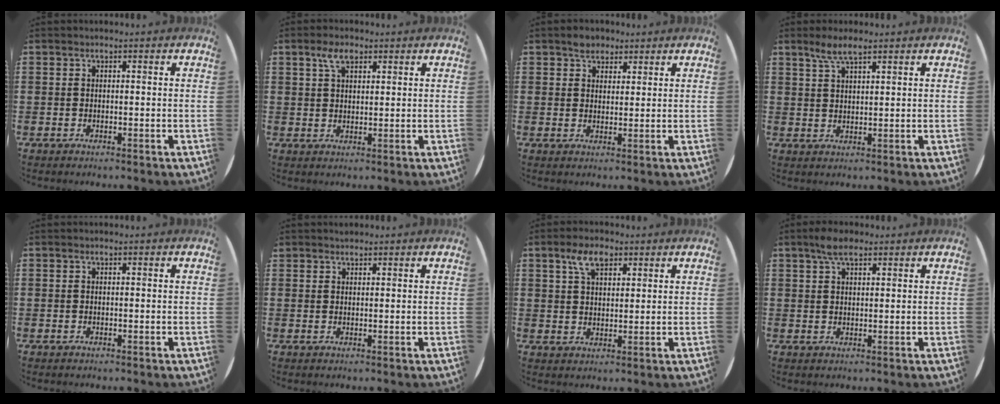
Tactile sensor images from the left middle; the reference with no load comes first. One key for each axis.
{"total": 3.4, "fx": 2.3, "fy": 1.6, "fz": 2.0, "tx": -0.036, "ty": 0.006, "tz": 0.039}
{"total": 2.6, "fx": 2.2, "fy": 1.3, "fz": 0.2, "tx": 0.001, "ty": 0.002, "tz": 0.041}
{"total": 3.8, "fx": 2.8, "fy": 0.8, "fz": 2.5, "tx": -0.052, "ty": 0.006, "tz": 0.049}
{"total": 0.0}
{"total": 0.9, "fx": 0.8, "fy": 0.3, "fz": -0.1, "tx": 0.002, "ty": 0.003, "tz": 0.015}
{"total": 4.9, "fx": 3.1, "fy": 2.4, "fz": 3.0, "tx": -0.058, "ty": 0.007, "tz": 0.054}
{"total": 3.3, "fx": 2.5, "fy": 1.3, "fz": 1.7, "tx": -0.030, "ty": 0.003, "tz": 0.043}